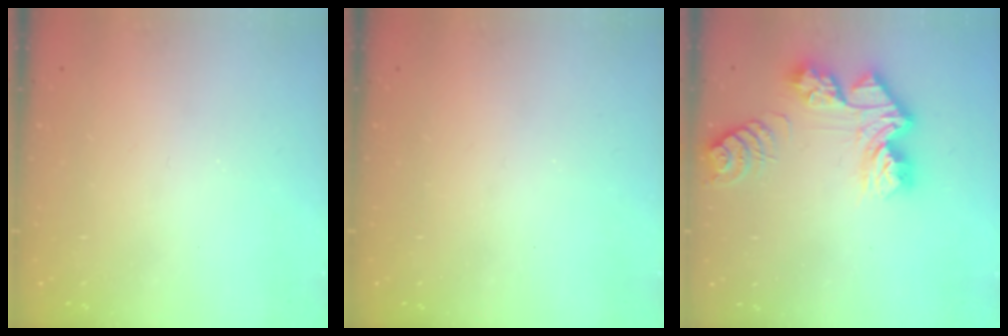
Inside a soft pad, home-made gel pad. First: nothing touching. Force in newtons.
{"total": 0.0}
{"total": 12.0, "press": 12.0, "slide": 1.1}